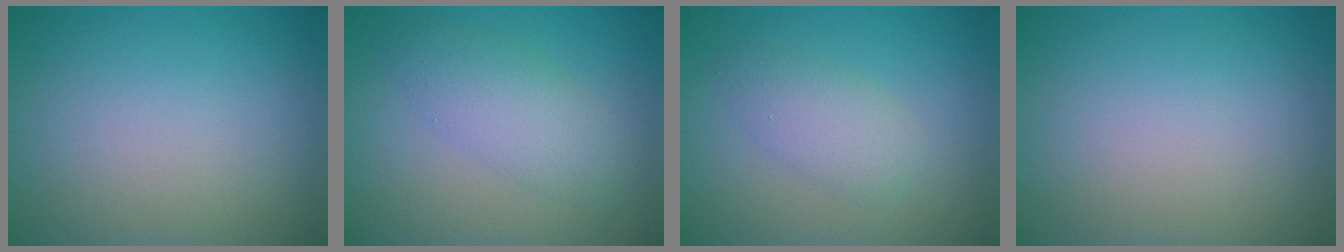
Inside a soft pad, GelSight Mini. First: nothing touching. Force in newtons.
{"total": 3.6, "press": 3.6, "slide": 0.2}
{"total": 2.7, "press": 2.7, "slide": 0.1}
{"total": 0.0}